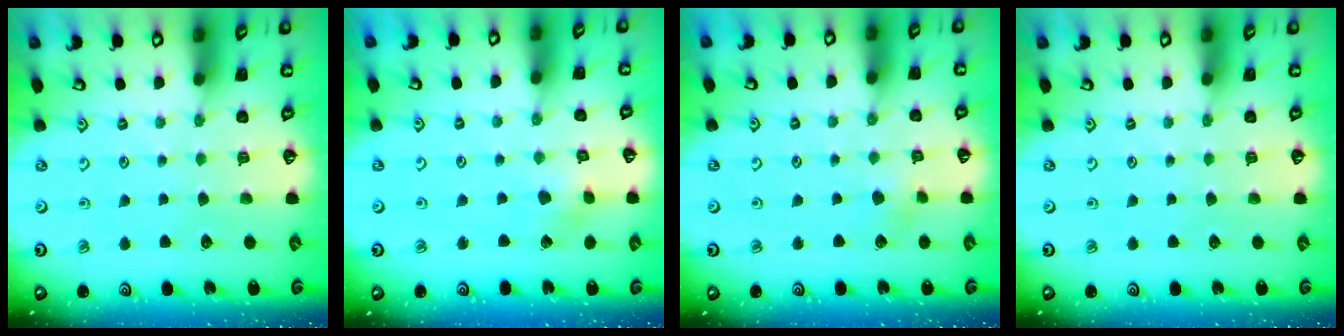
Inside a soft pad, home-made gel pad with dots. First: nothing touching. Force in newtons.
{"total": 3.4, "press": 3.4, "slide": 0.4}
{"total": 3.8, "press": 3.7, "slide": 0.9}
{"total": 0.0}